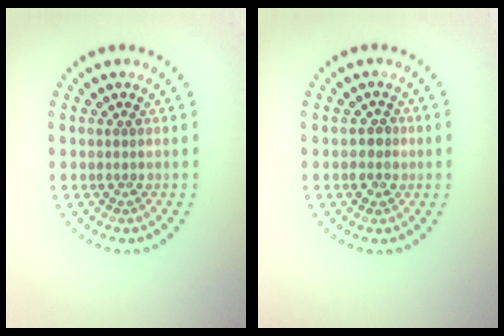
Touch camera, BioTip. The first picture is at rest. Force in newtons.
{"total": 1.7, "press": 1.6, "slide": 0.3}